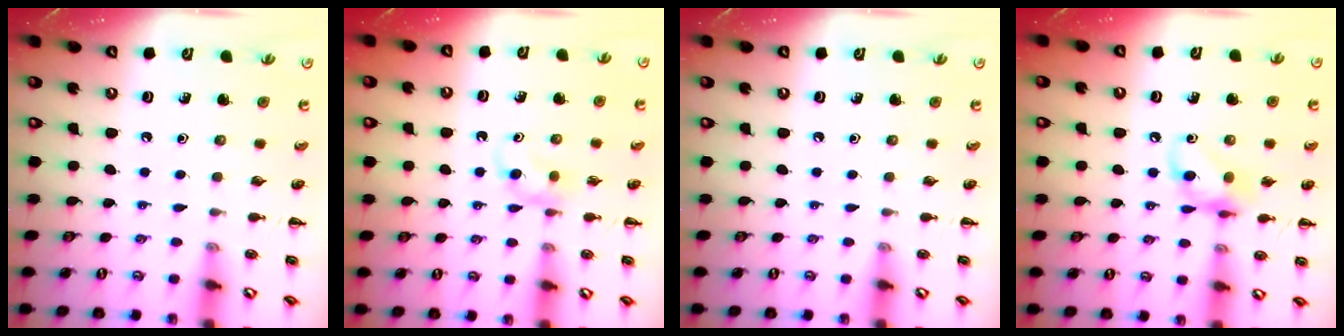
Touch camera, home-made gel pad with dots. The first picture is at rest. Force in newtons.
{"total": 2.5, "press": 2.3, "slide": 1.0}
{"total": 0.0}
{"total": 10.2, "press": 10.1, "slide": 1.0}